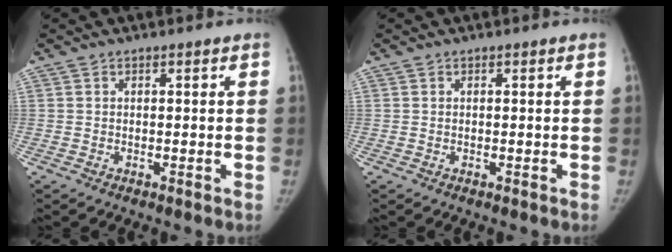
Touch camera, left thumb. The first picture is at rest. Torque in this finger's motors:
{"motor_torque": [0.00, 0.00, 0.00, 0.00, 0.00]}